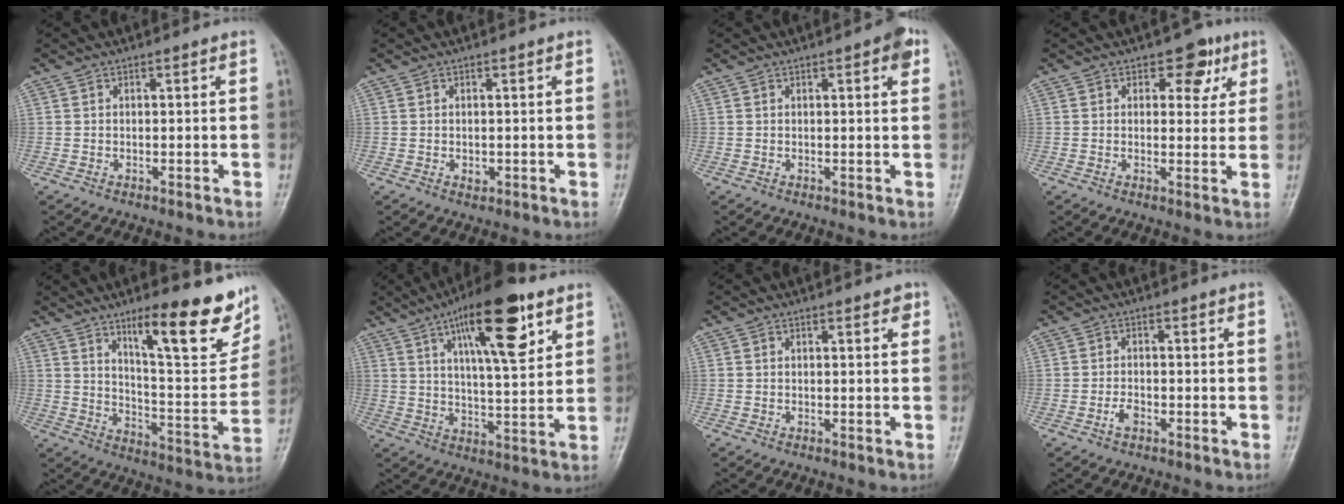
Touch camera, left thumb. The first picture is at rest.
{"total": 1.2, "force": [-0.1, 1.0, 0.7], "torque": [-0.008, -0.001, 0.001]}
{"total": 3.3, "force": [1.5, 1.0, 2.8], "torque": [-0.030, 0.000, 0.014]}
{"total": 5.8, "force": [2.7, 3.8, 3.3], "torque": [-0.004, -0.008, 0.029]}
{"total": 19.3, "force": [12.2, 4.7, 14.2], "torque": [-0.157, -0.077, 0.188]}
{"total": 17.1, "force": [8.7, 5.2, 13.9], "torque": [-0.195, -0.032, 0.136]}
{"total": 1.6, "force": [0.9, 0.6, 1.1], "torque": [-0.010, -0.002, 0.009]}
{"total": 2.1, "force": [-1.1, 1.2, 1.4], "torque": [-0.026, 0.006, -0.022]}